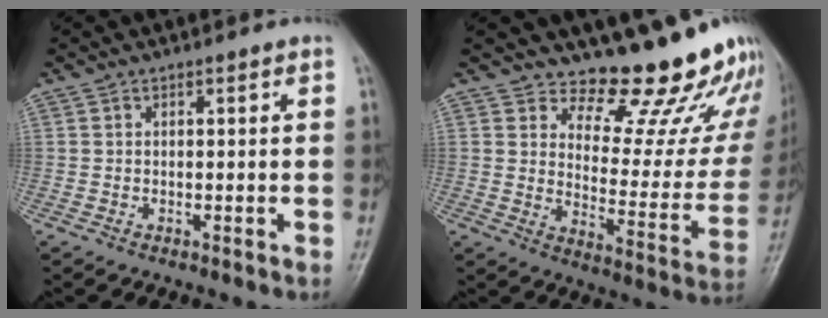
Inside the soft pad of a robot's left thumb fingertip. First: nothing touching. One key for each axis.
{"total": 17.5, "fx": 15.7, "fy": 4.9, "fz": 5.8, "tx": -0.019, "ty": -0.163, "tz": 0.200}